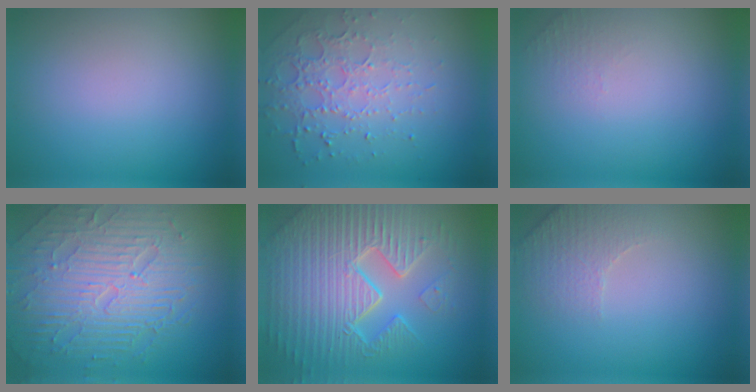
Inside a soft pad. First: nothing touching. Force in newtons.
{"total": 4.7, "press": 3.3, "slide": 3.3}
{"total": 0.5, "press": 0.4, "slide": 0.4}
{"total": 9.8, "press": 6.5, "slide": 7.3}
{"total": 10.7, "press": 6.9, "slide": 8.1}
{"total": 2.8, "press": 2.7, "slide": 0.8}